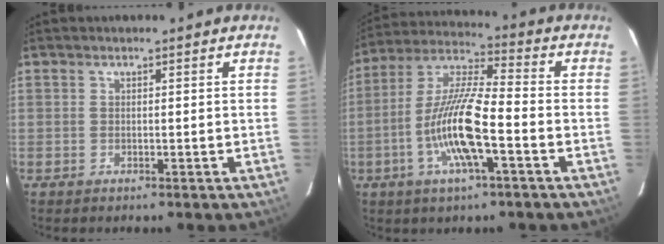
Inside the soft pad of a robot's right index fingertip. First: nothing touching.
{"total": 13.6, "force": [-4.0, 1.9, 12.9], "torque": [-0.258, 0.001, -0.076]}